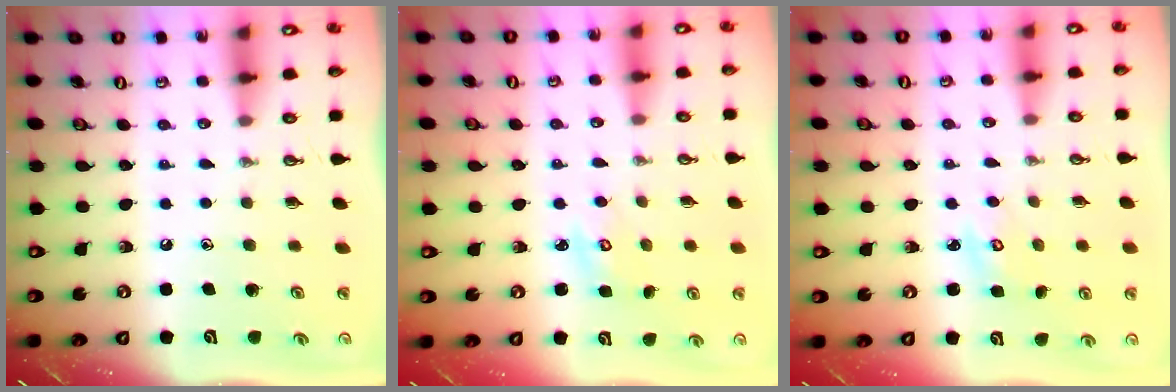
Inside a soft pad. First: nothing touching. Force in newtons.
{"total": 2.9, "press": 2.9, "slide": 0.3}
{"total": 2.9, "press": 2.9, "slide": 0.3}